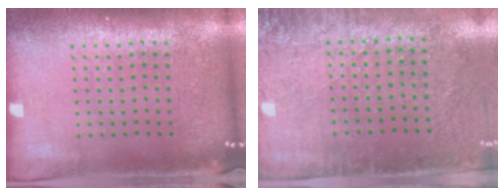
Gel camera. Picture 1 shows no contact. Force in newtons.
{"total": 2.8, "press": 2.3, "slide": 1.6}